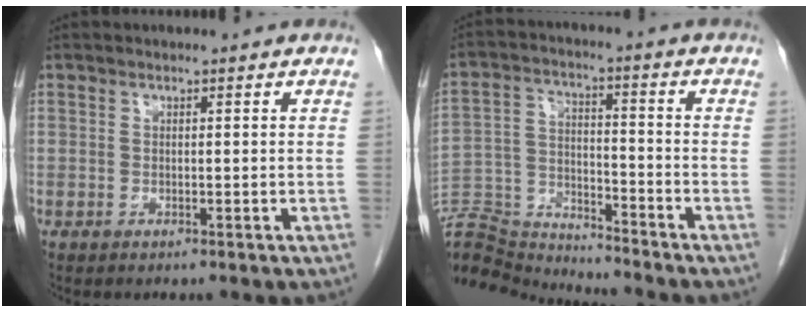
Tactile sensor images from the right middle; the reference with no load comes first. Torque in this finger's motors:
{"motor_torque": [0.18, -1.89, 0.73, 0.19]}